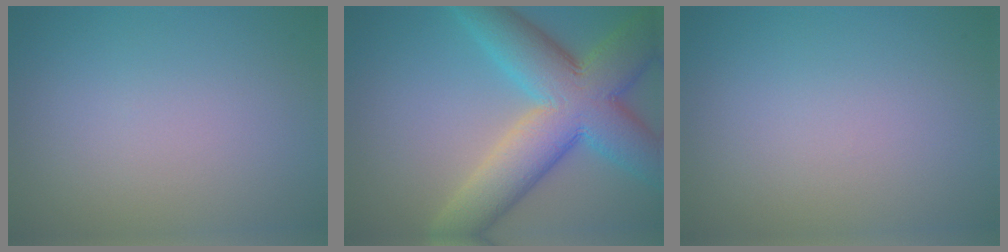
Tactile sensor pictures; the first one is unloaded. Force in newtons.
{"total": 11.7, "press": 11.6, "slide": 0.7}
{"total": 0.0}